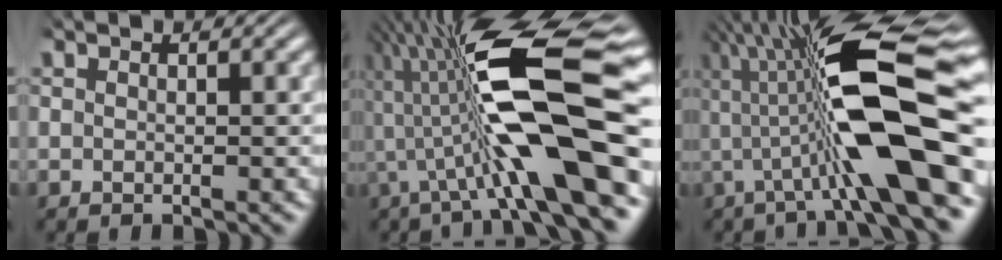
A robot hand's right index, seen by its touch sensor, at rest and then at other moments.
{"total": 13.9, "force": [1.0, 4.7, 13.1], "torque": [-0.231, 0.010, 0.014]}
{"total": 13.0, "force": [2.0, 4.4, 12.1], "torque": [-0.206, 0.016, 0.026]}